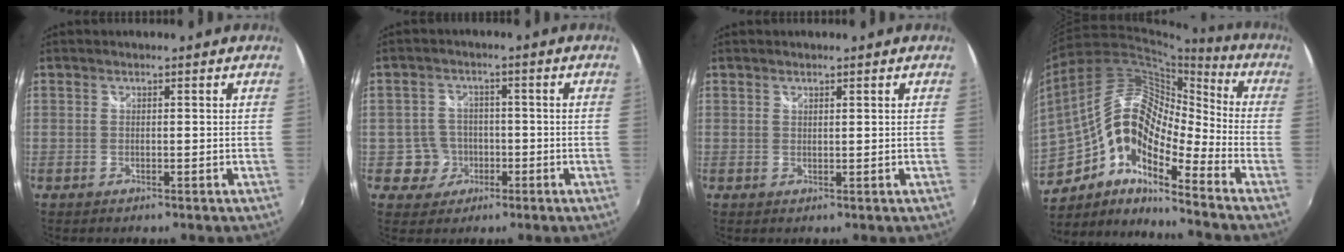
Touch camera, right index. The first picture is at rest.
{"total": 5.2, "force": [-1.6, 4.9, 0.3], "torque": [-0.012, 0.023, -0.018]}
{"total": 0.6, "force": [0.6, 0.1, 0.2], "torque": [-0.003, 0.000, 0.010]}
{"total": 18.0, "force": [-6.7, 8.2, 14.6], "torque": [-0.250, -0.003, -0.138]}